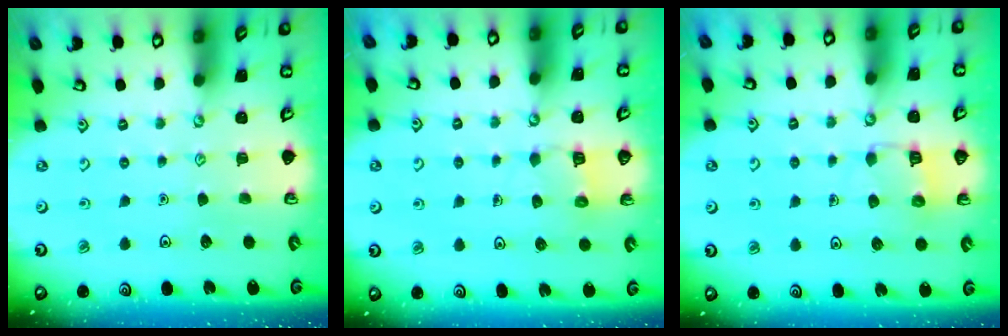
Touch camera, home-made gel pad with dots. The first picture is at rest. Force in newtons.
{"total": 5.5, "press": 5.5, "slide": 0.5}
{"total": 6.3, "press": 6.3, "slide": 0.5}